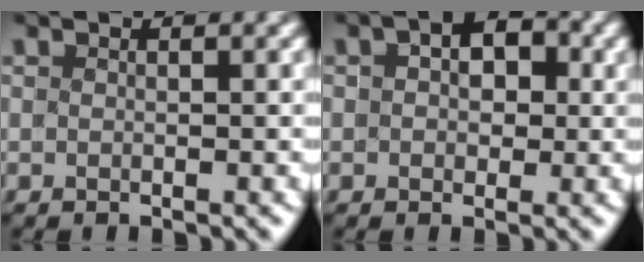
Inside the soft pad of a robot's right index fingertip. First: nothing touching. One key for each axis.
{"total": 3.4, "fx": 1.0, "fy": 2.5, "fz": 2.0, "tx": -0.010, "ty": 0.011, "tz": 0.001}